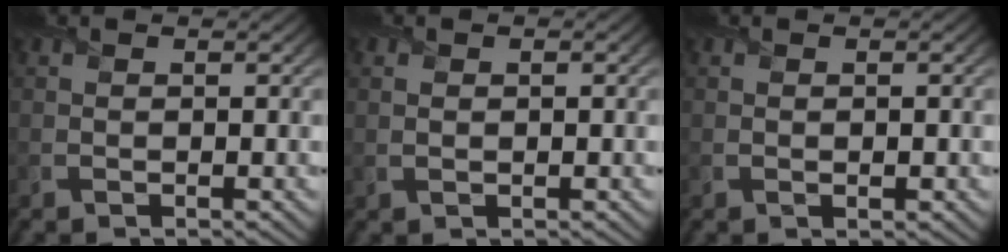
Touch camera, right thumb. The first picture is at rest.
{"total": 1.3, "force": [0.3, 0.8, 0.9], "torque": [-0.013, -0.004, 0.014]}
{"total": 0.7, "force": [-0.1, 0.2, 0.6], "torque": [-0.011, -0.002, 0.000]}